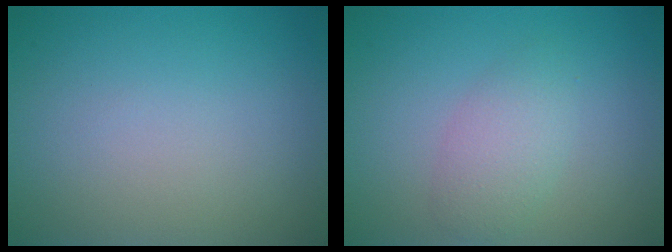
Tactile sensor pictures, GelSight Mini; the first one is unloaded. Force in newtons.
{"total": 2.6, "press": 2.6, "slide": 0.2}